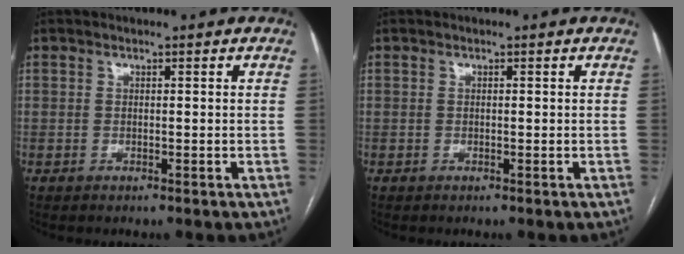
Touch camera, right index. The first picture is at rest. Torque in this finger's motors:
{"motor_torque": [0.10, 0.04, 0.04, 0.01]}